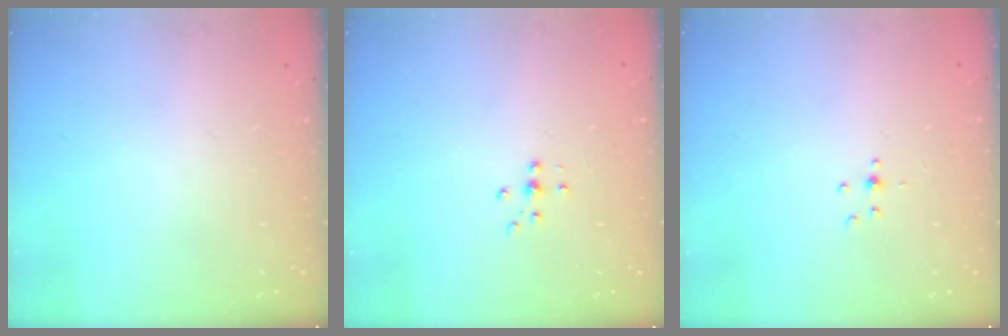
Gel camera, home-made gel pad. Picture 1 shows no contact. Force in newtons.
{"total": 4.5, "press": 4.4, "slide": 0.9}
{"total": 3.0, "press": 2.8, "slide": 1.1}